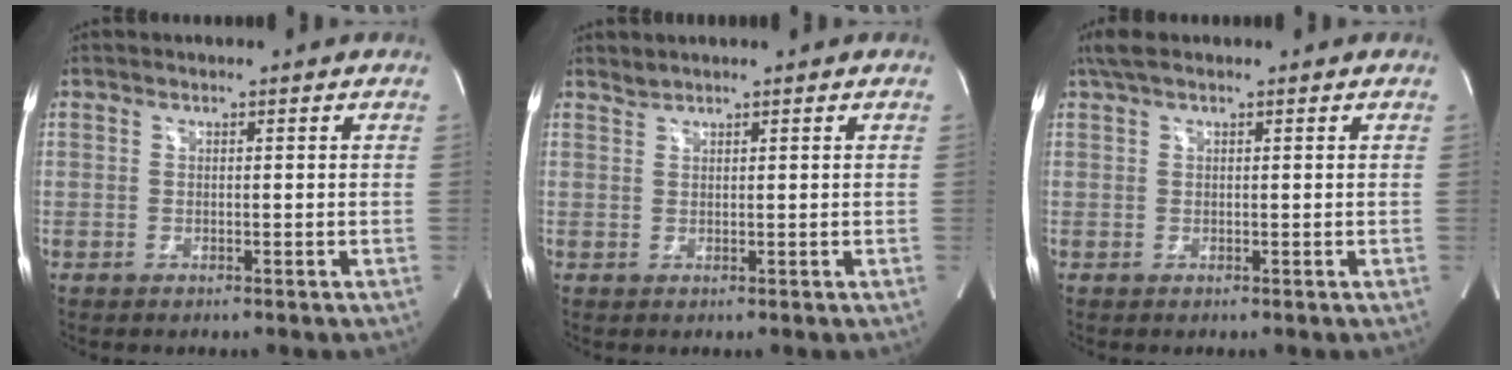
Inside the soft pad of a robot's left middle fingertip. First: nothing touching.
{"total": 0.9, "force": [0.9, -0.1, -0.1], "torque": [-0.005, 0.003, 0.023]}
{"total": 3.0, "force": [2.1, 0.8, 1.9], "torque": [-0.045, 0.028, 0.043]}